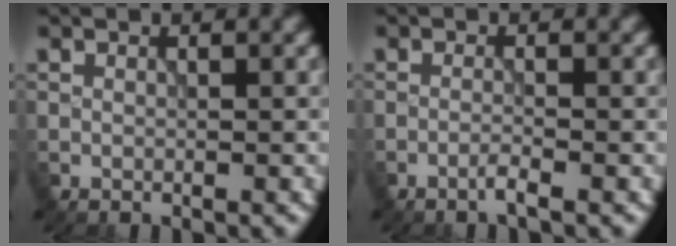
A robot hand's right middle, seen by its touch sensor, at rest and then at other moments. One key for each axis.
{"total": 1.2, "fx": -0.8, "fy": 0.1, "fz": 0.9, "tx": -0.014, "ty": 0.005, "tz": -0.021}